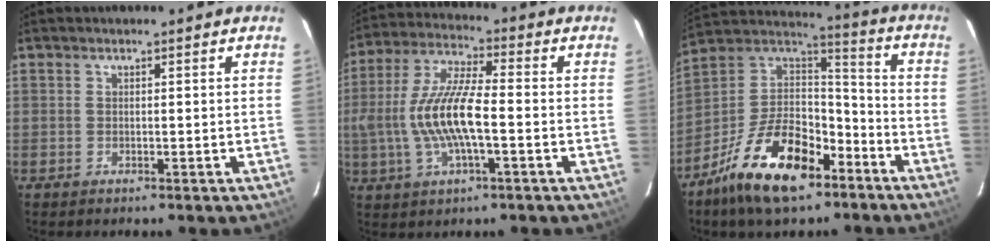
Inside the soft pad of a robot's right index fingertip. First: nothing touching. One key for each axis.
{"total": 13.5, "fx": -2.2, "fy": 3.7, "fz": 12.8, "tx": -0.263, "ty": 0.002, "tz": -0.043}
{"total": 21.0, "fx": -12.6, "fy": 10.1, "fz": 13.4, "tx": -0.268, "ty": 0.012, "tz": -0.219}